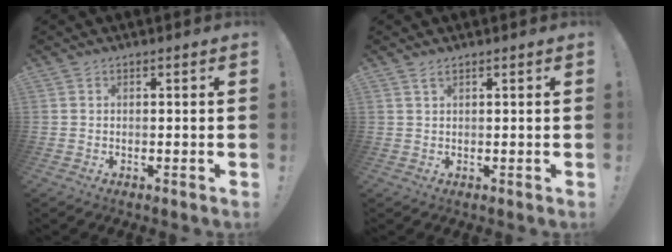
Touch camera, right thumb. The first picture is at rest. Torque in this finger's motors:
{"motor_torque": [0.05, -0.67, 0.02, 0.30, -0.02]}